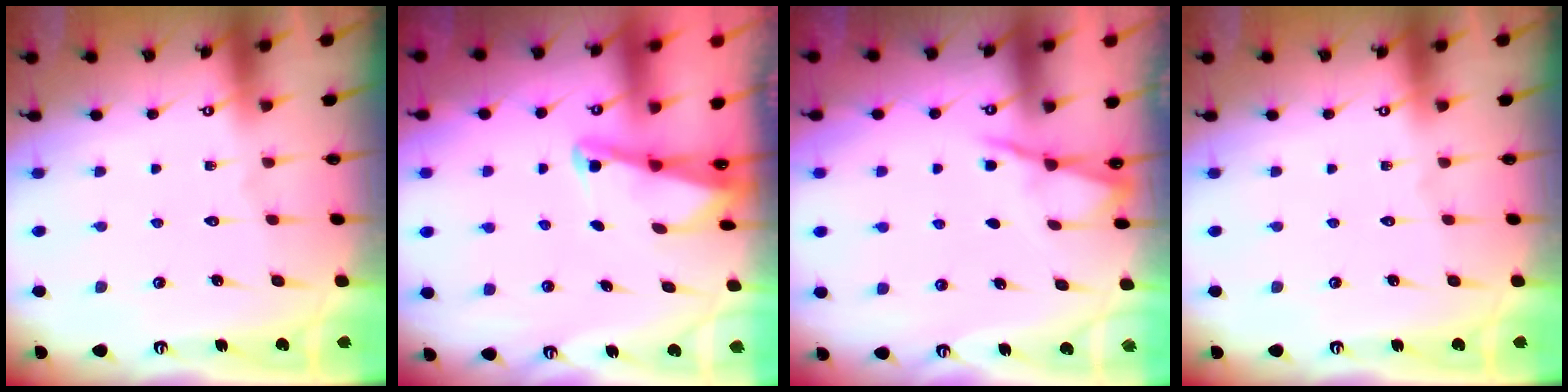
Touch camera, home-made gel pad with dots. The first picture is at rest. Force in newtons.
{"total": 2.2, "press": 2.2, "slide": 0.3}
{"total": 3.7, "press": 3.6, "slide": 0.4}
{"total": 0.0}